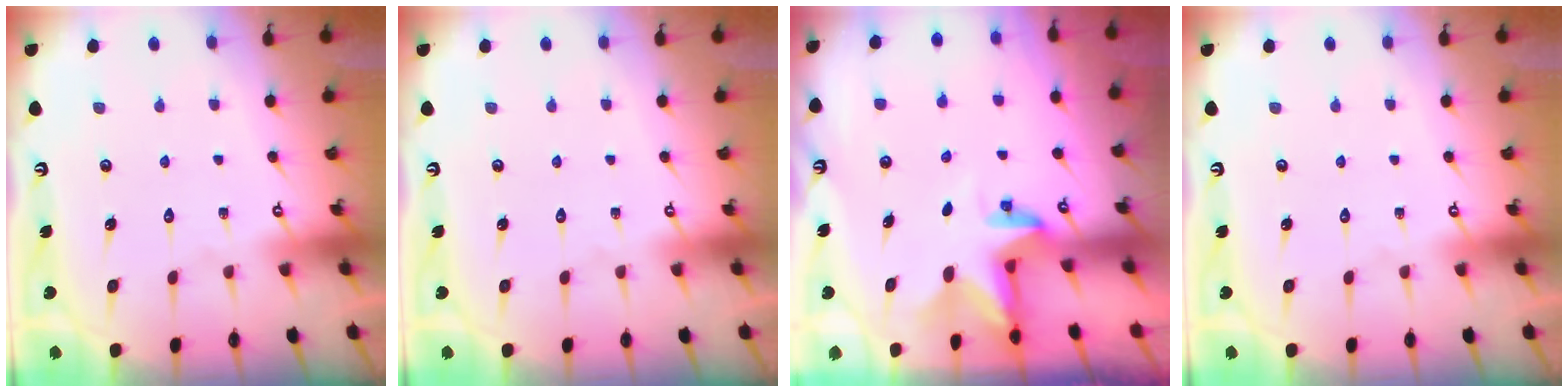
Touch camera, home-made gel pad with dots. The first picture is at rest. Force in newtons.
{"total": 0.0}
{"total": 2.8, "press": 2.8, "slide": 0.2}
{"total": 0.0}